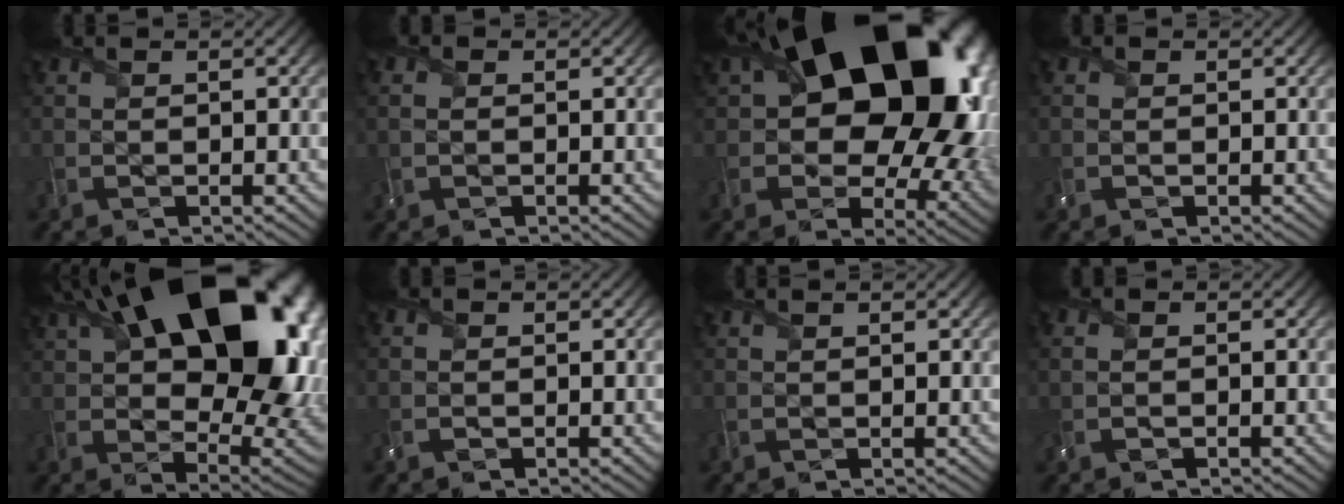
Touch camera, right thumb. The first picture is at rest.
{"total": 2.3, "force": [0.3, 1.8, 1.3], "torque": [-0.031, 0.008, -0.006]}
{"total": 22.9, "force": [6.9, 15.3, 15.6], "torque": [-0.249, 0.002, 0.147]}
{"total": 1.1, "force": [0.0, 1.0, 0.4], "torque": [-0.009, -0.003, -0.003]}
{"total": 24.7, "force": [9.7, 13.8, 18.1], "torque": [-0.286, 0.039, 0.168]}
{"total": 1.4, "force": [-0.3, 1.2, 0.6], "torque": [-0.013, -0.005, -0.006]}
{"total": 0.8, "force": [0.6, 0.2, 0.5], "torque": [-0.013, -0.001, 0.010]}
{"total": 1.6, "force": [-0.2, 1.2, 1.0], "torque": [-0.023, 0.004, -0.010]}